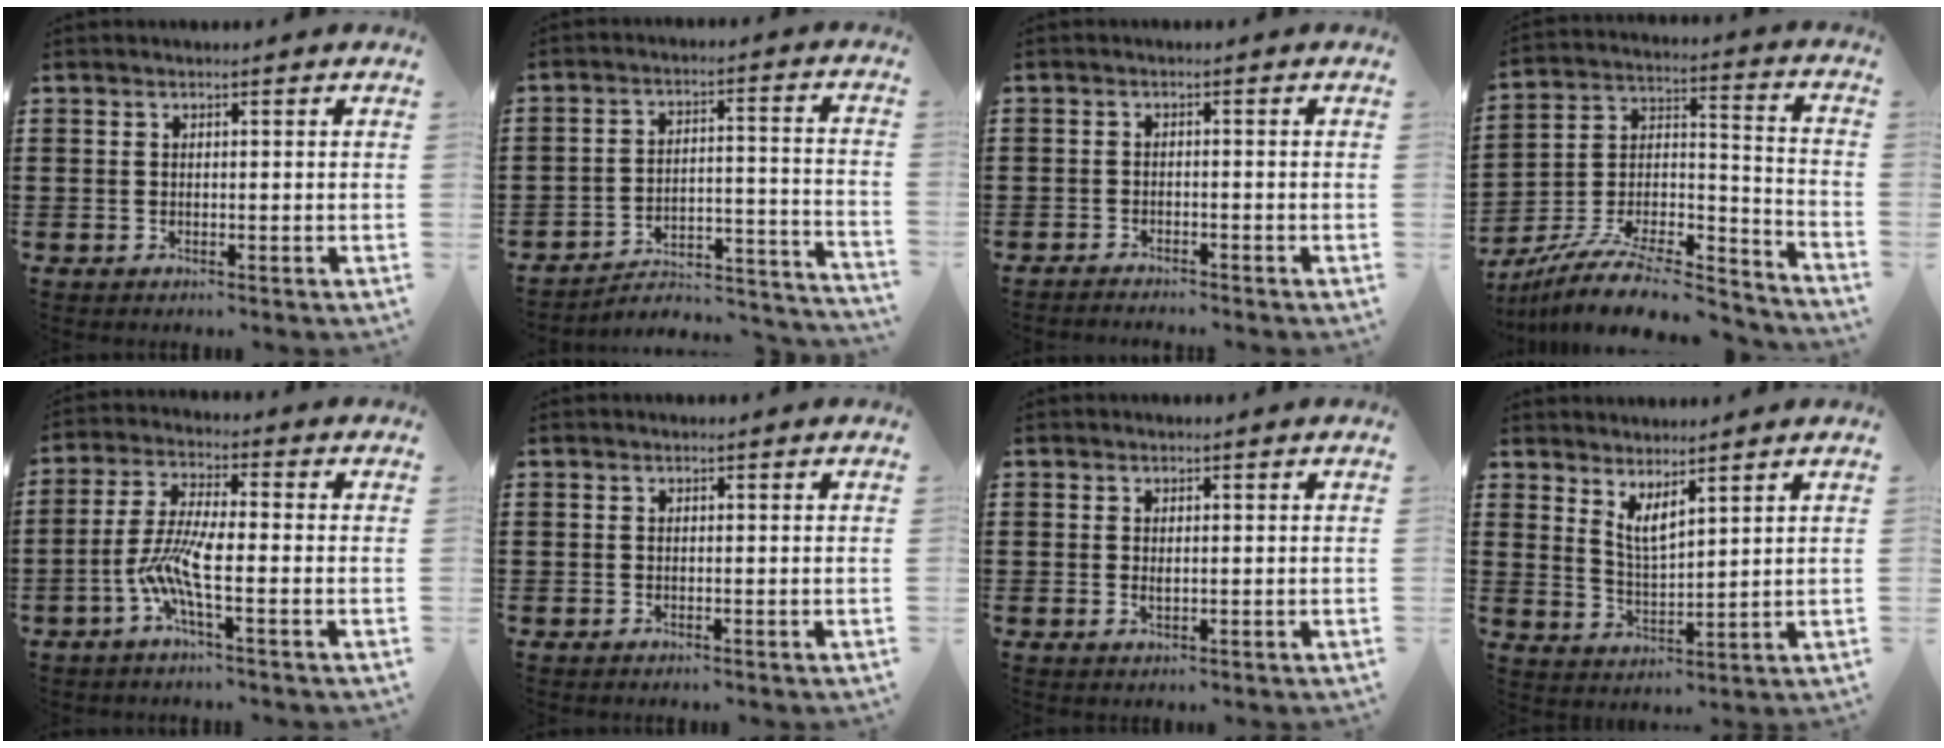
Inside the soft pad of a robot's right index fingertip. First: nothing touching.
{"total": 3.4, "force": [-3.0, 1.0, 1.3], "torque": [-0.032, -0.008, -0.070]}
{"total": 1.4, "force": [-1.4, 0.1, -0.1], "torque": [-0.003, 0.003, -0.030]}
{"total": 11.3, "force": [-9.4, 3.2, 5.5], "torque": [-0.092, 0.024, -0.177]}
{"total": 7.5, "force": [-2.8, 1.5, 6.8], "torque": [-0.163, -0.016, -0.063]}
{"total": 0.0}
{"total": 1.0, "force": [0.1, 0.4, 0.9], "torque": [-0.018, 0.004, -0.001]}
{"total": 3.7, "force": [3.0, 0.6, 2.1], "torque": [-0.050, -0.006, 0.054]}